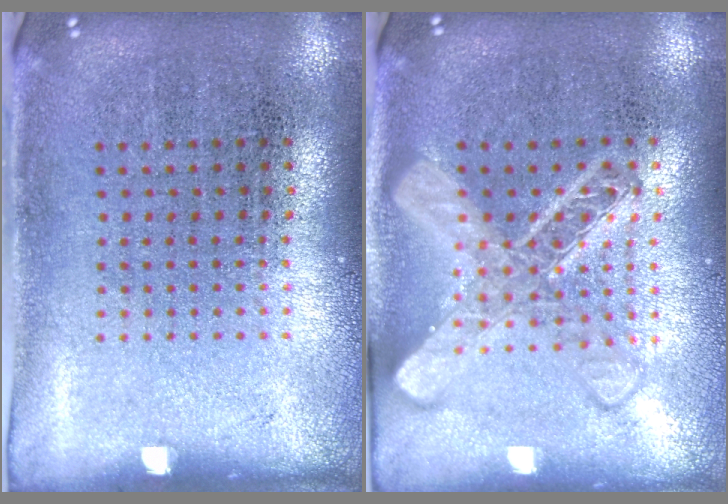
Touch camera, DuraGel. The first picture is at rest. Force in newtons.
{"total": 3.2, "press": 3.1, "slide": 0.6}